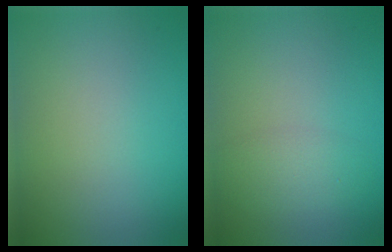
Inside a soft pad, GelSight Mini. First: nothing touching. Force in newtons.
{"total": 2.2, "press": 2.2, "slide": 0.1}